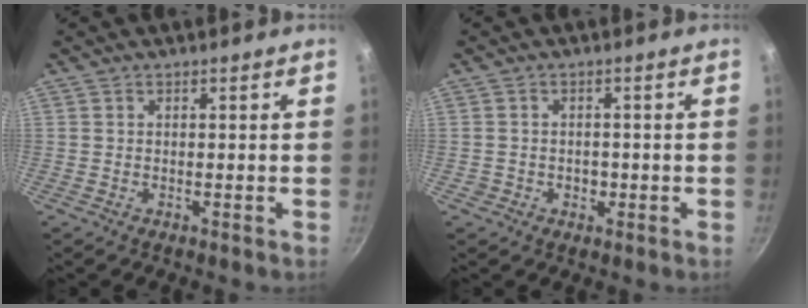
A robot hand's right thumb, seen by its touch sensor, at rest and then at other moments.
{"total": 2.3, "force": [-0.7, 2.0, 0.9], "torque": [-0.003, 0.010, -0.006]}